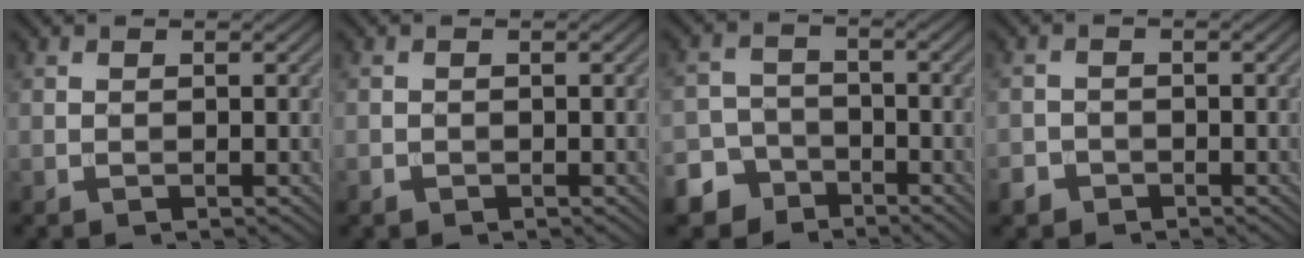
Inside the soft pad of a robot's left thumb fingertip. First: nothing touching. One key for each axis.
{"total": 0.7, "fx": -0.4, "fy": 0.5, "fz": 0.1, "tx": -0.002, "ty": -0.004, "tz": -0.008}
{"total": 6.3, "fx": -4.4, "fy": 4.2, "fz": 1.3, "tx": -0.015, "ty": -0.006, "tz": -0.096}
{"total": 2.2, "fx": -1.6, "fy": 1.4, "fz": 0.5, "tx": -0.011, "ty": -0.003, "tz": -0.038}